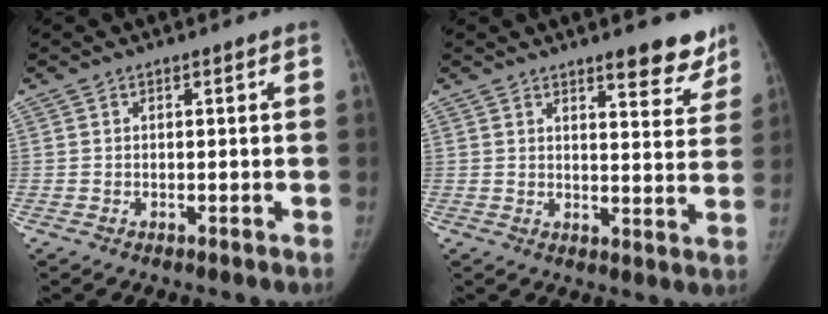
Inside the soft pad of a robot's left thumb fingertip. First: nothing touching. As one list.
[{"total": 8.4, "force": [6.5, 2.6, 4.7], "torque": [-0.024, -0.041, 0.079]}]